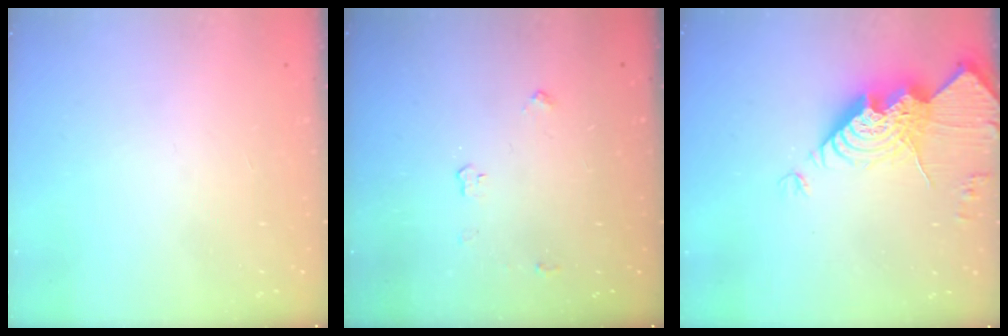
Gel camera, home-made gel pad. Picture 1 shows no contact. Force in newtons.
{"total": 3.0, "press": 2.9, "slide": 0.5}
{"total": 16.2, "press": 16.1, "slide": 1.4}